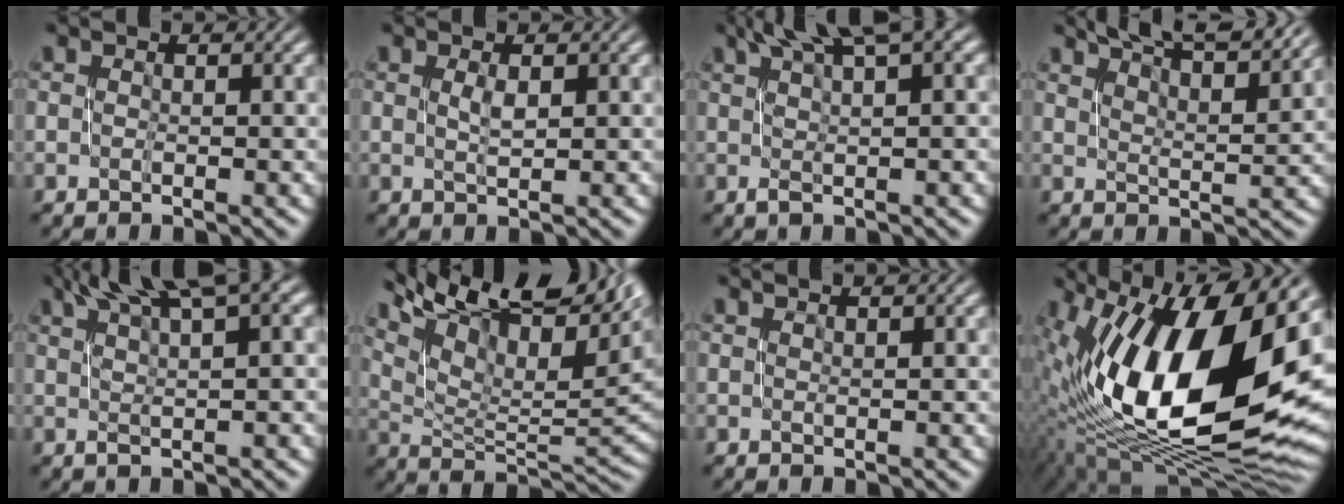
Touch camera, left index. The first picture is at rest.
{"total": 1.0, "force": [0.4, 0.2, 0.9], "torque": [-0.016, 0.004, 0.007]}
{"total": 5.4, "force": [3.1, 0.9, 4.4], "torque": [-0.061, 0.014, 0.049]}
{"total": 11.0, "force": [8.8, 2.5, 6.1], "torque": [-0.061, 0.018, 0.092]}
{"total": 6.8, "force": [4.0, 1.2, 5.3], "torque": [-0.067, 0.020, 0.067]}
{"total": 15.4, "force": [8.6, 6.0, 11.4], "torque": [-0.175, 0.042, 0.147]}
{"total": 0.0}
{"total": 18.7, "force": [2.6, 9.2, 16.0], "torque": [-0.272, 0.007, 0.035]}